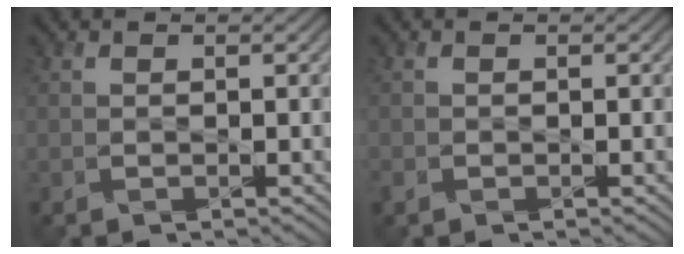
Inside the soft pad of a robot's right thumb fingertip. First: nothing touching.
{"total": 0.8, "force": [-0.4, 0.6, 0.2], "torque": [-0.007, -0.002, -0.011]}